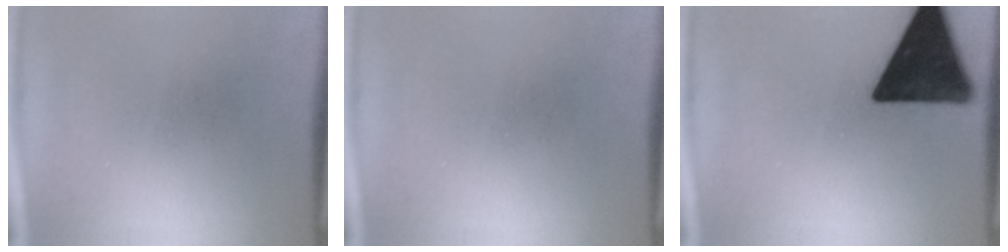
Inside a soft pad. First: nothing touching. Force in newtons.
{"total": 0.0}
{"total": 18.4}